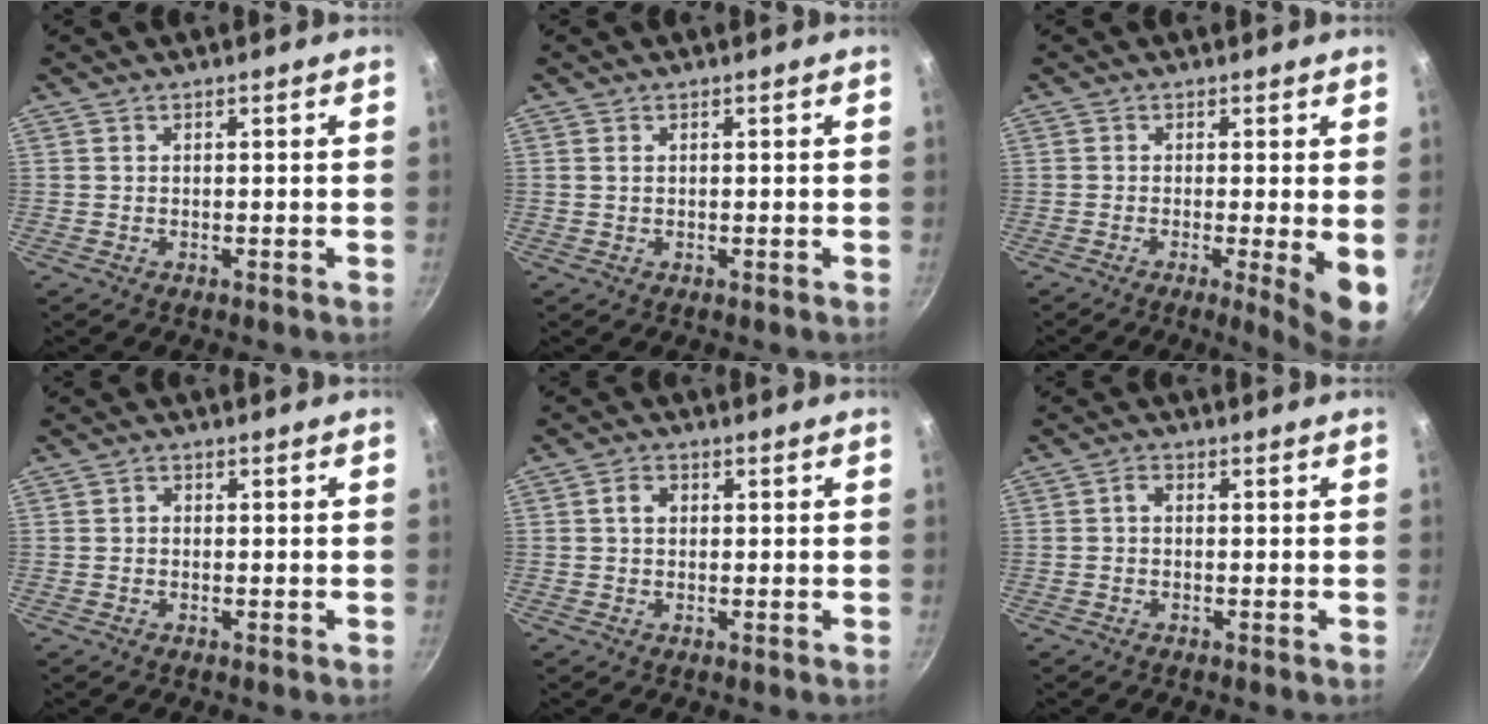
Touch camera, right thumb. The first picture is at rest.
{"total": 0.7, "force": [0.2, 0.4, 0.4], "torque": [-0.009, 0.001, 0.003]}
{"total": 7.0, "force": [-1.0, 0.9, 6.9], "torque": [-0.091, -0.014, -0.012]}
{"total": 1.0, "force": [-0.2, 0.9, 0.5], "torque": [-0.006, 0.005, -0.003]}
{"total": 2.5, "force": [0.3, 2.0, 1.5], "torque": [-0.016, 0.005, 0.003]}
{"total": 1.5, "force": [-0.3, 1.1, 1.0], "torque": [-0.021, 0.008, -0.008]}